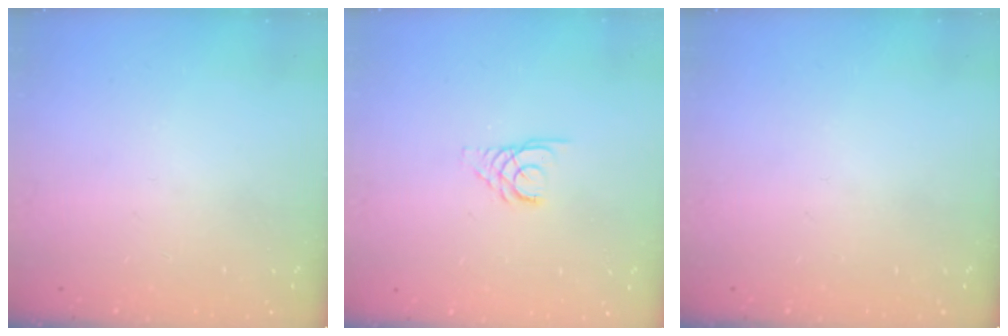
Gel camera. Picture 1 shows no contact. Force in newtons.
{"total": 3.1, "press": 3.0, "slide": 0.2}
{"total": 0.0}